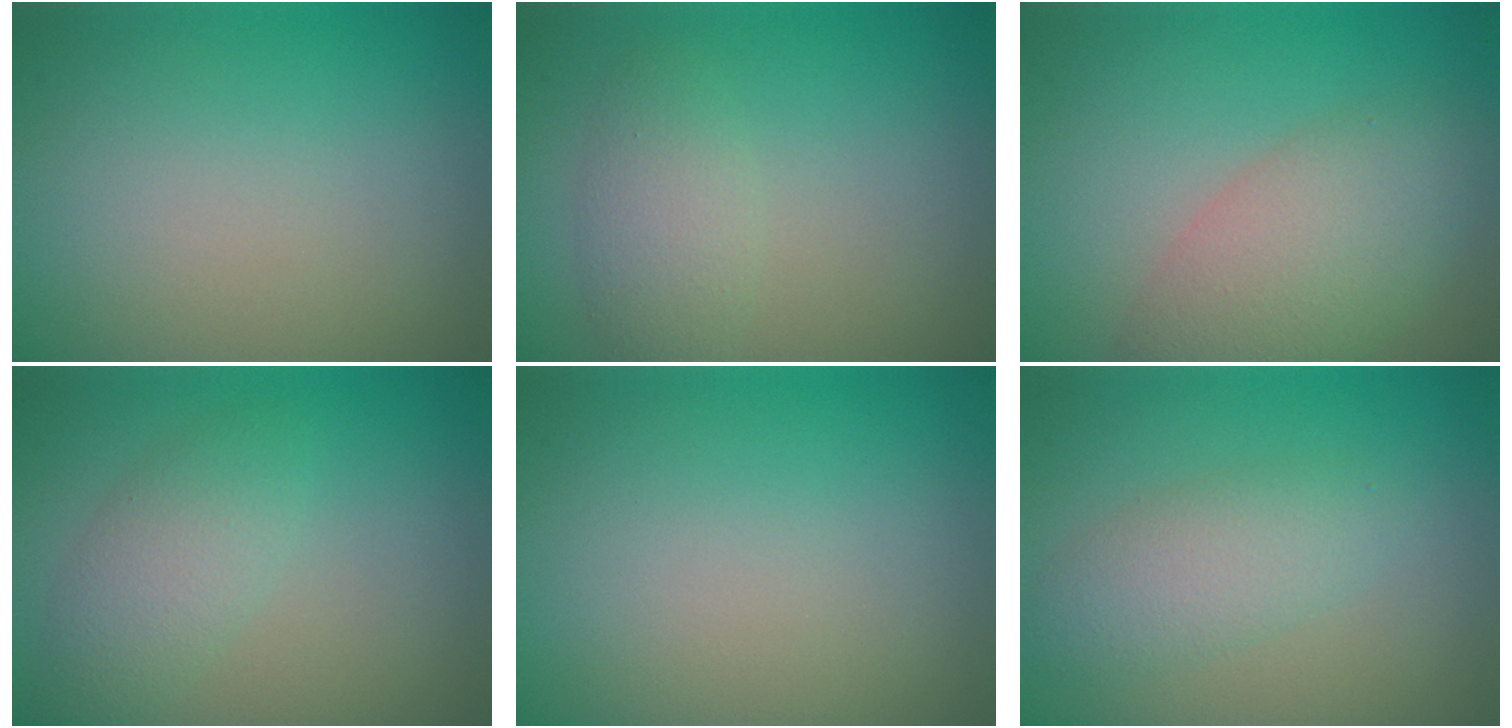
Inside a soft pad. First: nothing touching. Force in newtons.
{"total": 2.5, "press": 2.5, "slide": 0.2}
{"total": 5.7, "press": 5.7, "slide": 0.3}
{"total": 2.9, "press": 2.9, "slide": 0.2}
{"total": 0.0}
{"total": 2.8, "press": 2.8, "slide": 0.1}